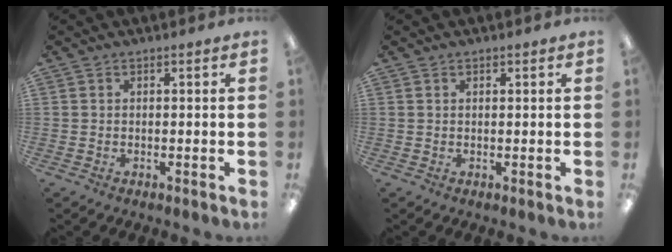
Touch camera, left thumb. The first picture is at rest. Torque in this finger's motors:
{"motor_torque": [0.08, -0.06, -0.04, -0.05, -0.03]}